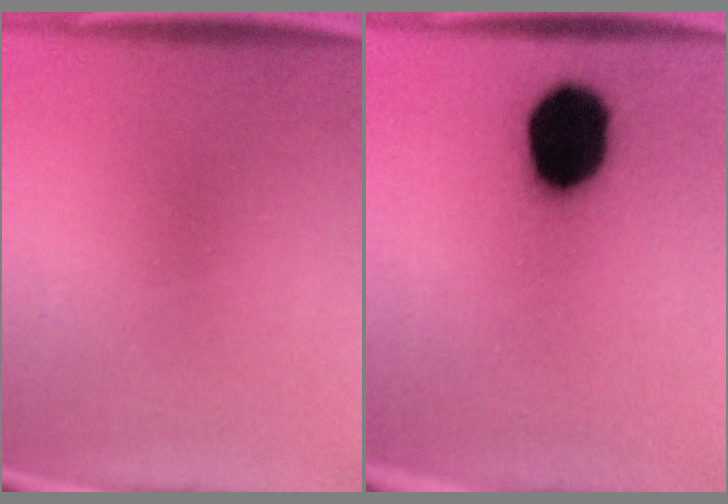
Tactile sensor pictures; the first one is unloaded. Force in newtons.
{"total": 18.9}